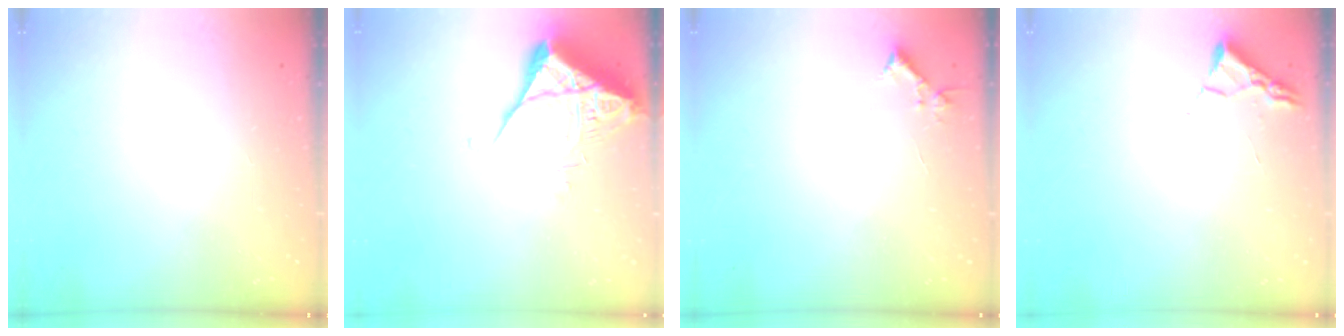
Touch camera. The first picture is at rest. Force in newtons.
{"total": 5.7, "press": 5.7, "slide": 0.5}
{"total": 4.4, "press": 4.4, "slide": 0.5}
{"total": 3.0, "press": 2.9, "slide": 0.4}